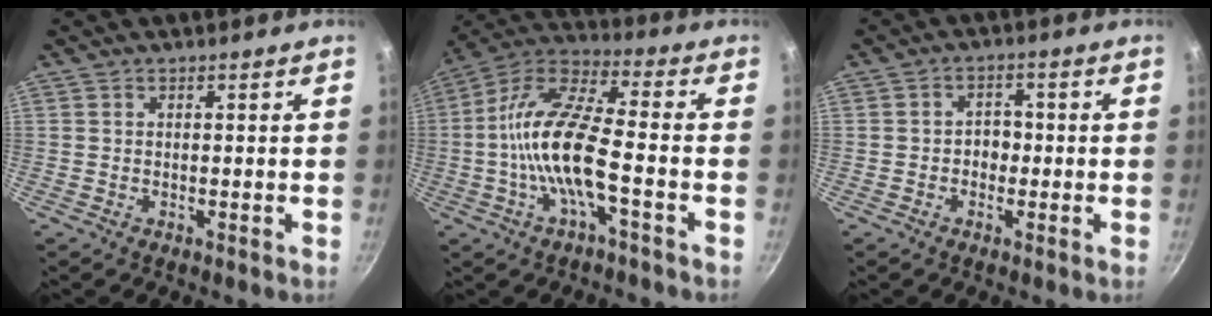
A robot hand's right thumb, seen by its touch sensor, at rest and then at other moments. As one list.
[{"total": 14.7, "force": [-3.4, 4.5, 13.6], "torque": [-0.267, 0.038, -0.083]}, {"total": 3.3, "force": [-0.8, 2.7, 1.7], "torque": [0.001, 0.011, -0.015]}]